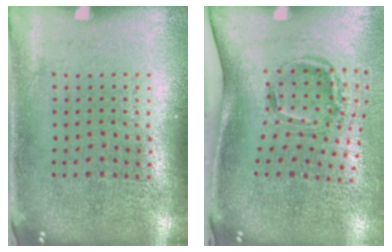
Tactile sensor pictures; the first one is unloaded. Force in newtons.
{"total": 2.1, "press": 1.3, "slide": 1.6}